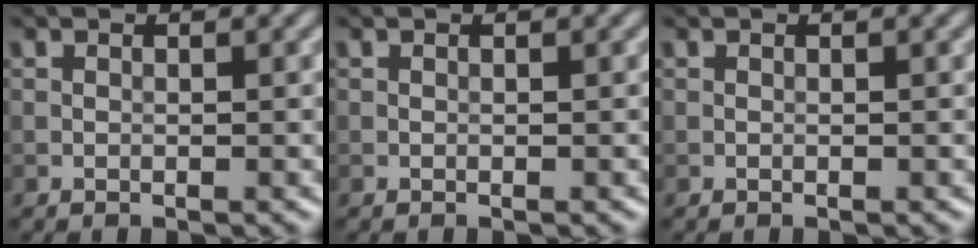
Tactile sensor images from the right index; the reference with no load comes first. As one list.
[{"total": 0.0}, {"total": 0.0}]